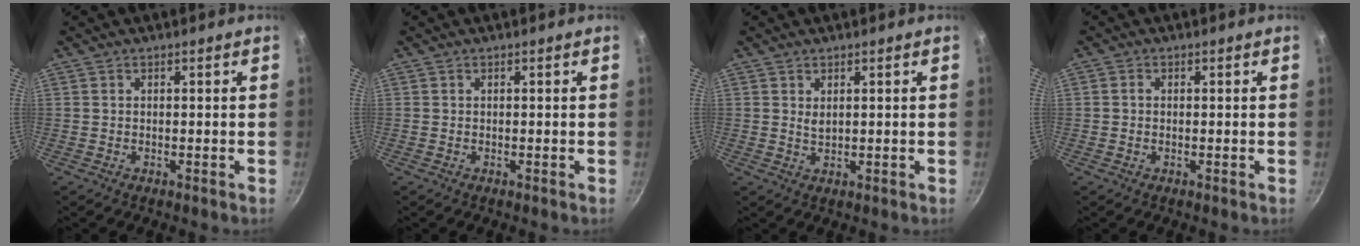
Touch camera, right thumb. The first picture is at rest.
{"total": 0.0}
{"total": 1.6, "force": [0.7, 0.8, 1.2], "torque": [-0.019, -0.006, 0.014]}
{"total": 0.9, "force": [-0.1, 0.8, 0.5], "torque": [-0.009, 0.004, -0.004]}